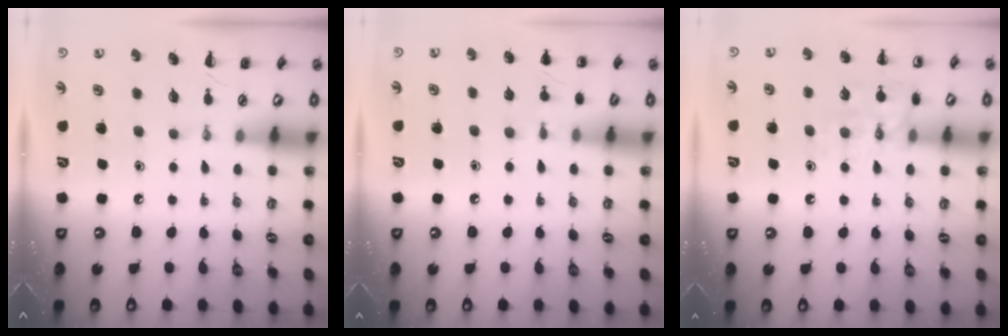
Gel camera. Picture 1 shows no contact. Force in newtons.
{"total": 6.4, "press": 6.1, "slide": 2.1}
{"total": 12.0, "press": 11.9, "slide": 0.8}